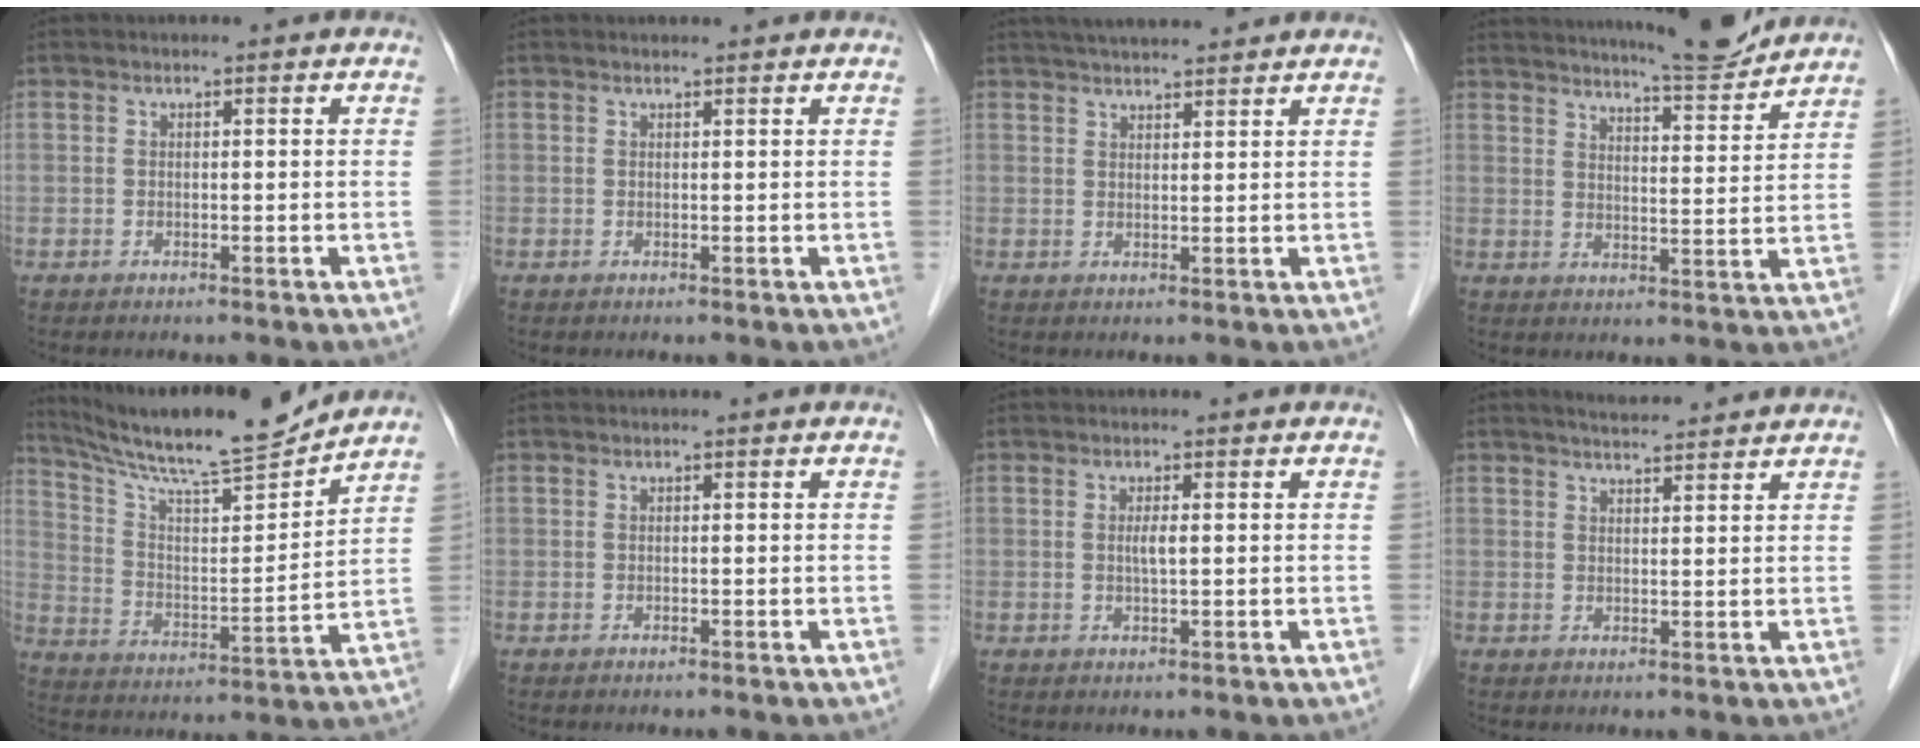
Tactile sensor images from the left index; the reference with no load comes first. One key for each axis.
{"total": 1.6, "fx": 1.6, "fy": 0.1, "fz": 0.3, "tx": -0.009, "ty": 0.007, "tz": 0.016}
{"total": 8.9, "fx": 7.9, "fy": 1.3, "fz": 3.8, "tx": -0.058, "ty": 0.026, "tz": 0.112}
{"total": 10.7, "fx": 10.1, "fy": 0.1, "fz": 3.5, "tx": -0.054, "ty": -0.013, "tz": 0.137}
{"total": 16.7, "fx": 15.3, "fy": 0.1, "fz": 6.8, "tx": -0.123, "ty": -0.013, "tz": 0.254}
{"total": 0.0}
{"total": 1.5, "fx": -0.2, "fy": 0.0, "fz": 1.5, "tx": -0.032, "ty": -0.006, "tz": -0.005}
{"total": 5.7, "fx": 5.4, "fy": 0.6, "fz": 2.0, "tx": -0.034, "ty": 0.016, "tz": 0.071}